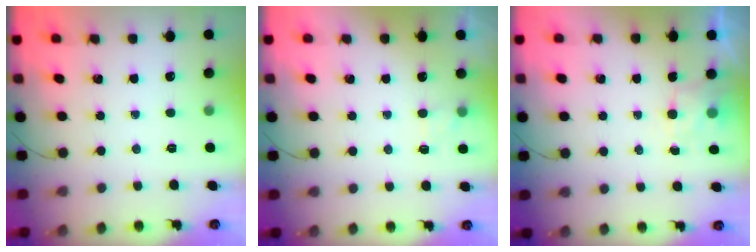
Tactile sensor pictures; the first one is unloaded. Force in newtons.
{"total": 2.4, "press": 1.9, "slide": 1.4}
{"total": 2.5, "press": 2.1, "slide": 1.4}